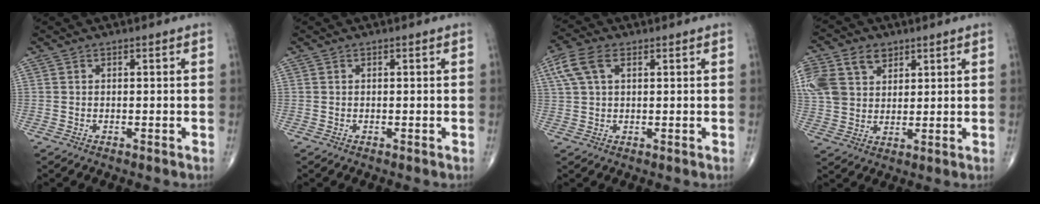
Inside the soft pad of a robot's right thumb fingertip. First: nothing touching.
{"total": 0.0}
{"total": 6.6, "force": [2.6, 3.5, 4.9], "torque": [-0.117, 0.016, 0.053]}
{"total": 17.3, "force": [7.1, 12.8, 9.2], "torque": [-0.230, 0.025, 0.144]}